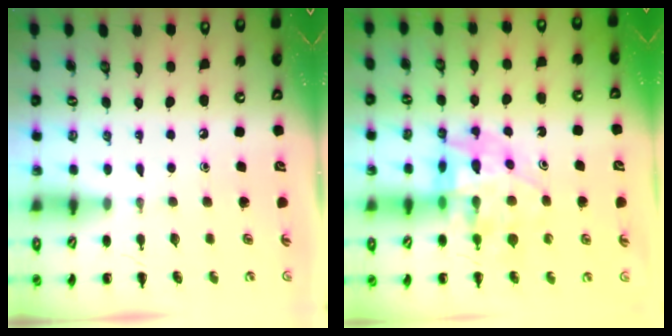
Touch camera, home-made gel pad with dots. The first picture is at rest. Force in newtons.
{"total": 12.0, "press": 11.5, "slide": 3.3}